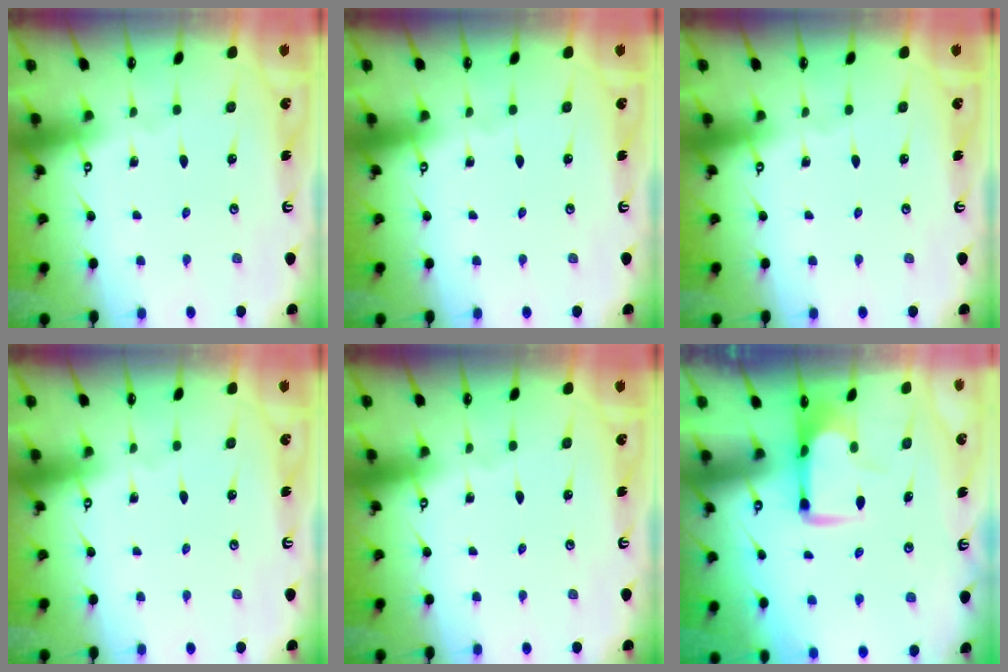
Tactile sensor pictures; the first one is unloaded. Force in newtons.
{"total": 0.0}
{"total": 0.0}
{"total": 0.0}
{"total": 0.0}
{"total": 1.8, "press": 1.7, "slide": 0.4}